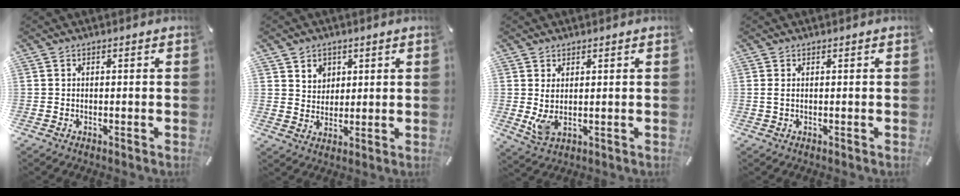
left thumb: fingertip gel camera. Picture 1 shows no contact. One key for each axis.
{"total": 5.0, "fx": 2.5, "fy": 4.4, "fz": 0.0, "tx": -0.005, "ty": -0.011, "tz": 0.044}
{"total": 4.2, "fx": 1.6, "fy": 2.3, "fz": 3.1, "tx": -0.075, "ty": -0.014, "tz": 0.024}
{"total": 1.2, "fx": 0.2, "fy": 0.4, "fz": 1.1, "tx": -0.024, "ty": 0.001, "tz": 0.004}